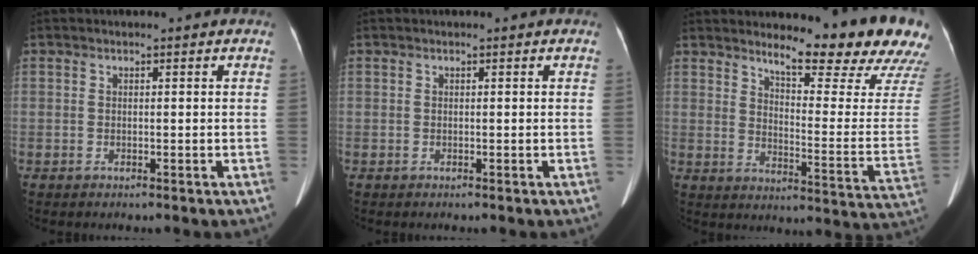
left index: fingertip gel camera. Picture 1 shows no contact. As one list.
[{"total": 0.0}, {"total": 18.4, "force": [16.1, 1.2, 9.0], "torque": [-0.122, -0.095, 0.192]}]